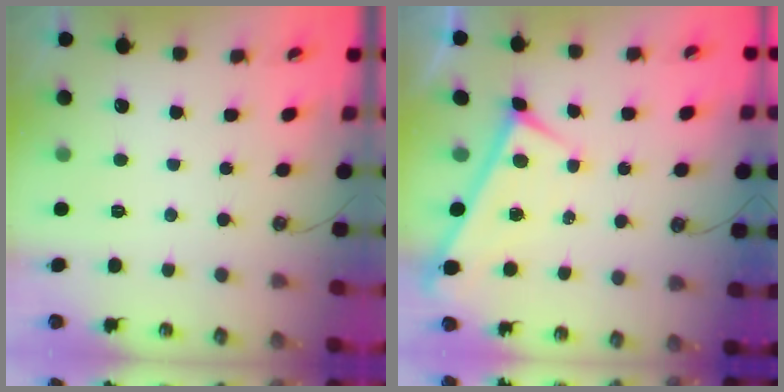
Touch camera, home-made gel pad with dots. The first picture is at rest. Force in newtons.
{"total": 0.0}